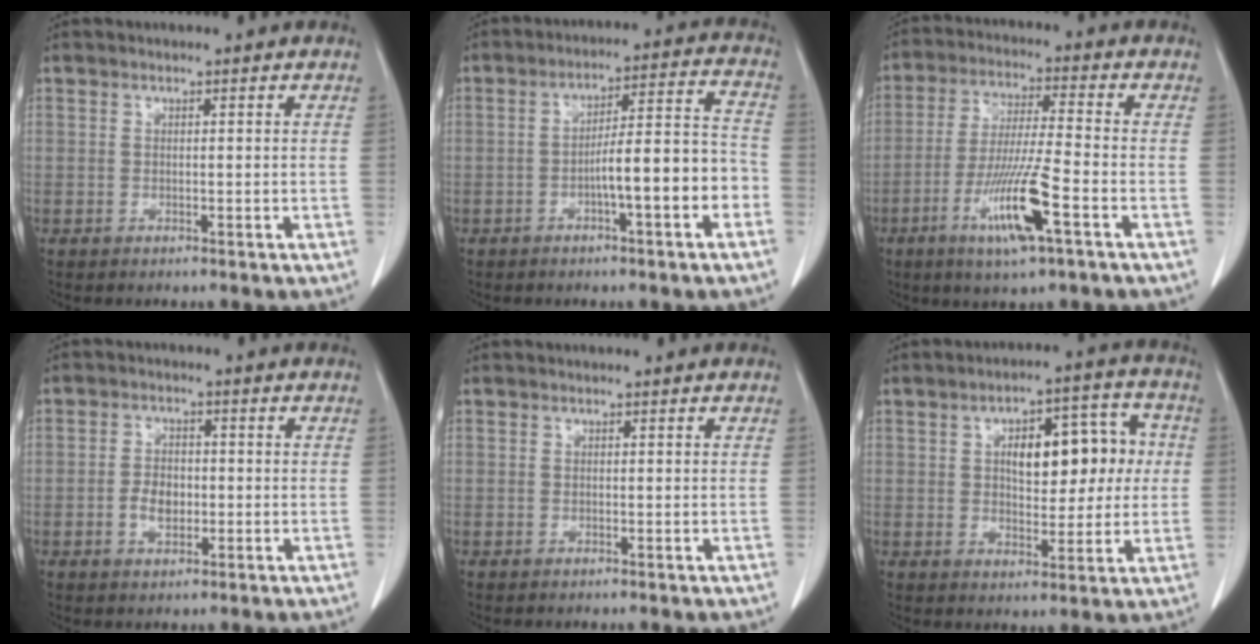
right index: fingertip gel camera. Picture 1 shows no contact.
{"total": 10.2, "force": [-3.6, 1.2, 9.5], "torque": [-0.143, 0.029, -0.053]}
{"total": 11.7, "force": [-5.0, 0.3, 10.5], "torque": [-0.204, -0.020, -0.093]}
{"total": 3.9, "force": [-0.9, 2.3, 3.0], "torque": [-0.056, 0.005, -0.014]}
{"total": 0.0}
{"total": 11.3, "force": [1.8, 4.6, 10.1], "torque": [-0.141, 0.031, 0.029]}